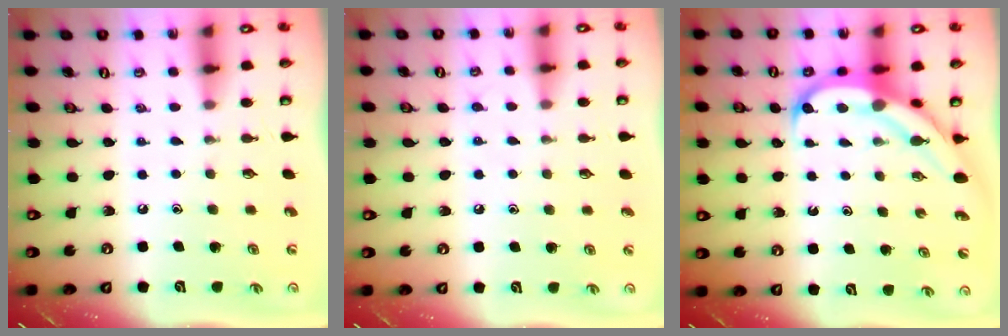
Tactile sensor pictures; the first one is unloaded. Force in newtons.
{"total": 4.8, "press": 4.7, "slide": 0.7}
{"total": 8.4, "press": 8.3, "slide": 1.0}